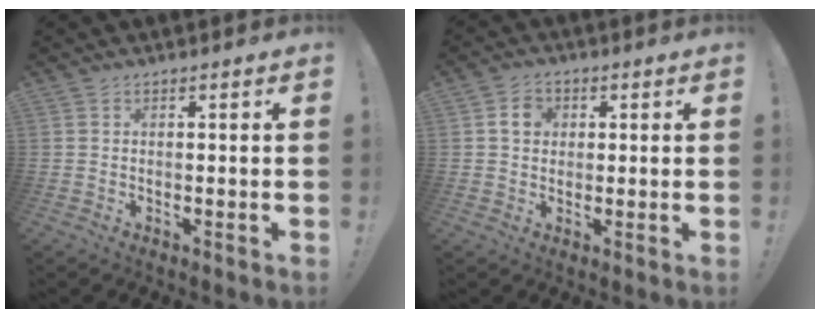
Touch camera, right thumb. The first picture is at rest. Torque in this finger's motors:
{"motor_torque": [-0.10, 0.04, 0.28, 0.09, 0.00]}